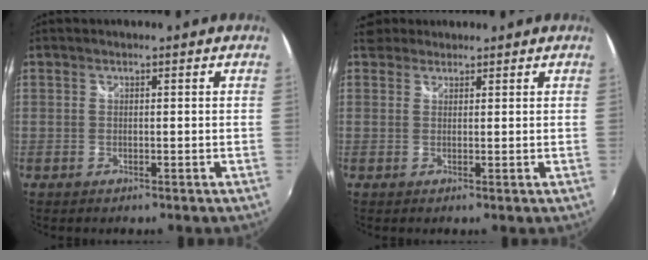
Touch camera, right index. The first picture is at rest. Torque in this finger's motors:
{"motor_torque": [-0.10, -0.01, 0.02, 0.00]}